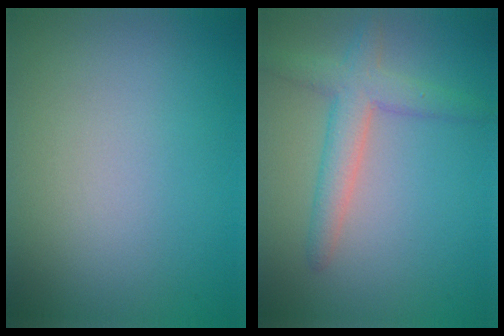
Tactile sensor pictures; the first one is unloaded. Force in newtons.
{"total": 3.7, "press": 3.7, "slide": 0.1}